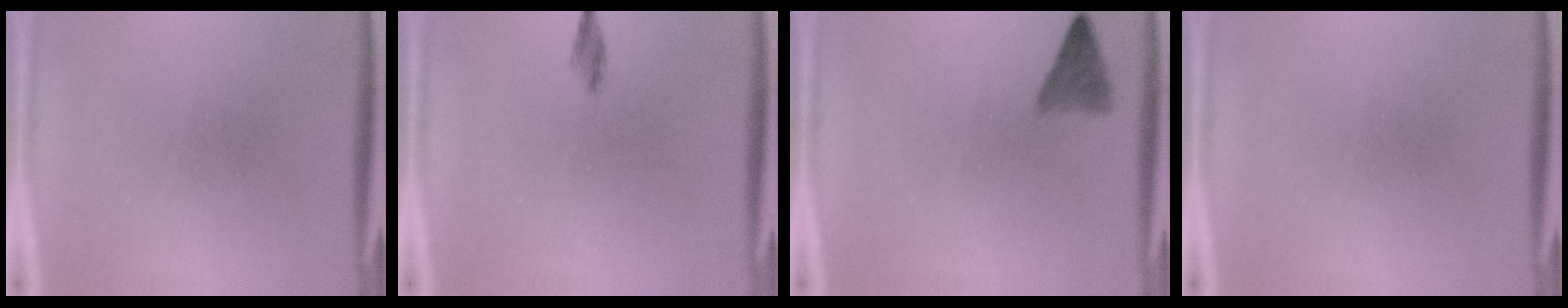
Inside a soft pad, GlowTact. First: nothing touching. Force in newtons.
{"total": 1.3}
{"total": 2.8}
{"total": 0.0}